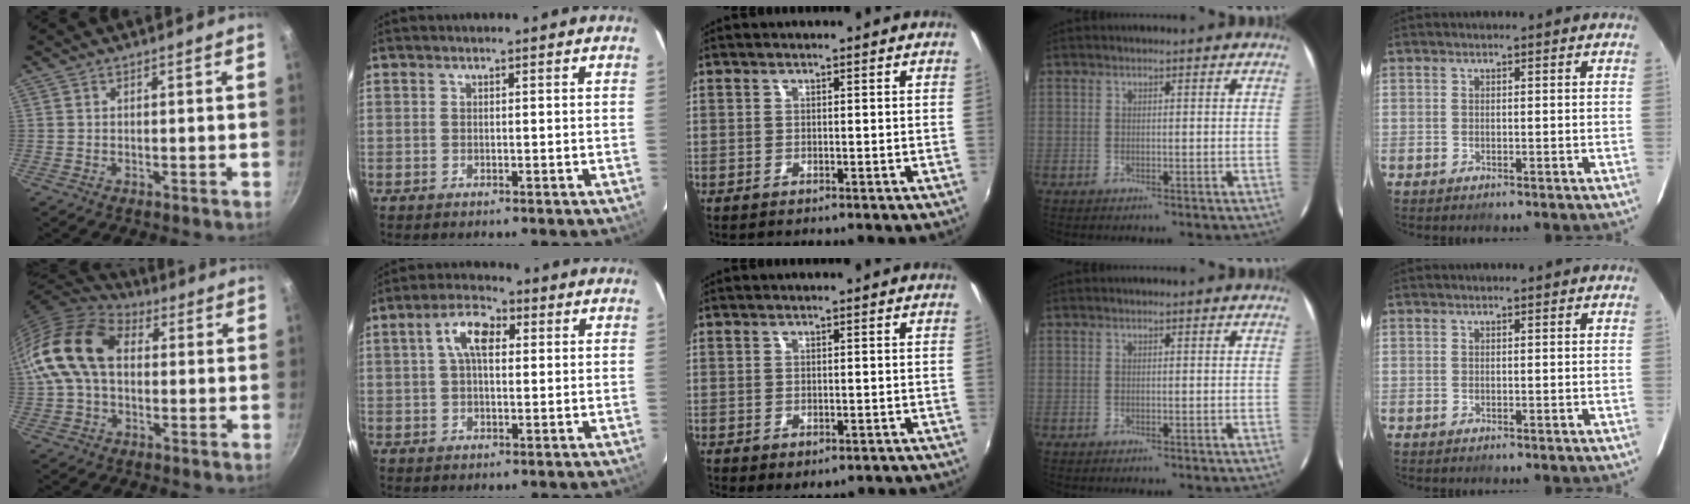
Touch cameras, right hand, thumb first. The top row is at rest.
{"thumb": {"total": 17.1, "force": [1.7, 11.6, 12.5], "torque": [-0.224, 0.035, 0.014]}, "index": {"total": 6.6, "force": [1.7, 3.4, 5.4], "torque": [-0.099, 0.020, 0.028]}, "middle": {"total": 4.6, "force": [-2.9, 2.3, 2.7], "torque": [-0.051, -0.025, -0.034]}}